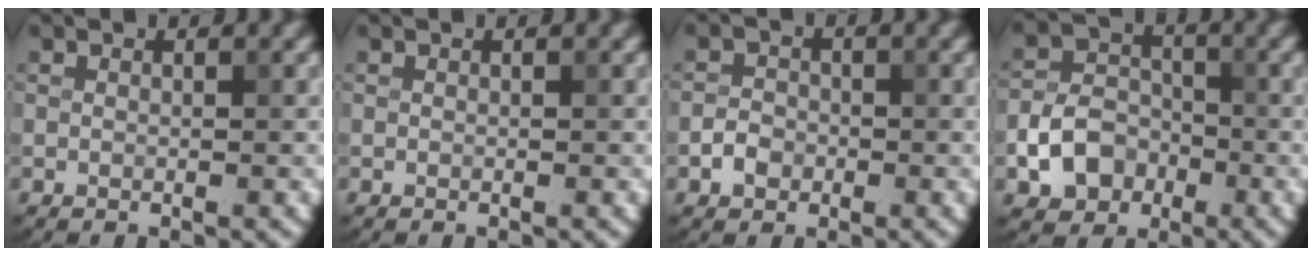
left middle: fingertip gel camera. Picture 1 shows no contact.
{"total": 0.0}
{"total": 1.8, "force": [-0.8, 1.4, 0.7], "torque": [-0.009, 0.003, -0.018]}
{"total": 4.7, "force": [-1.9, 3.7, 2.3], "torque": [-0.038, 0.001, -0.037]}